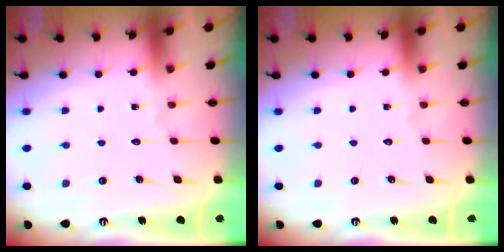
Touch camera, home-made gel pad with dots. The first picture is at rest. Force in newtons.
{"total": 0.0}